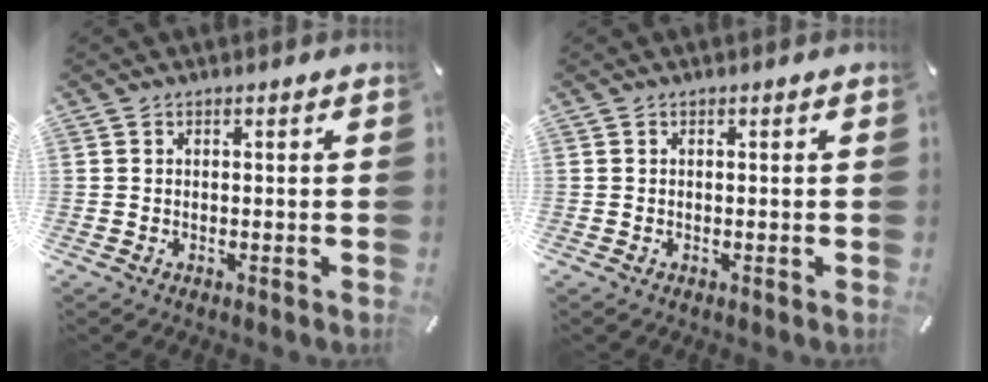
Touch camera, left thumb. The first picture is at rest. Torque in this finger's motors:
{"motor_torque": [-0.01, 0.00, 0.00, 0.00, 0.00]}